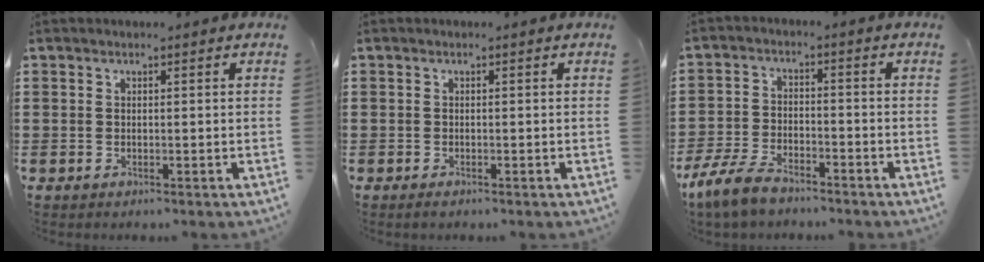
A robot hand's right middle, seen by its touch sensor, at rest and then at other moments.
{"total": 0.5, "force": [-0.4, 0.2, 0.3], "torque": [-0.008, -0.004, -0.006]}
{"total": 6.6, "force": [-5.4, 2.1, 3.1], "torque": [-0.082, 0.000, -0.109]}